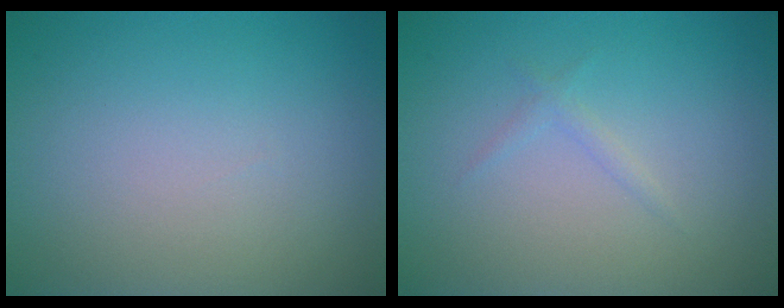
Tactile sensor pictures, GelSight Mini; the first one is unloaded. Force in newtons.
{"total": 0.8, "press": 0.8, "slide": 0.1}